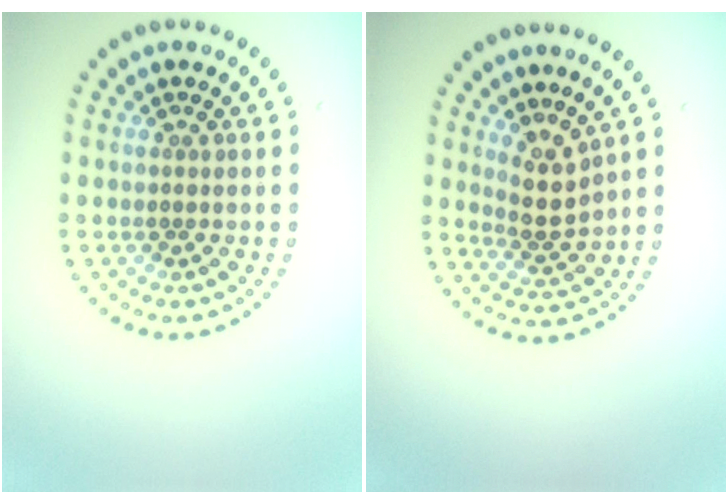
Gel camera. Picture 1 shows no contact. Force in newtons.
{"total": 2.7, "press": 2.1, "slide": 1.7}